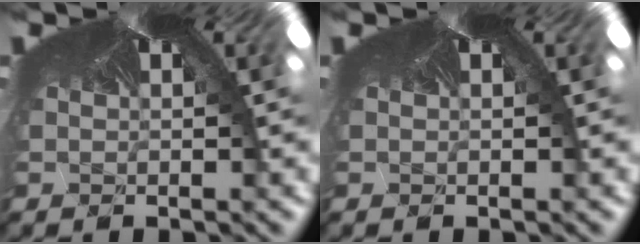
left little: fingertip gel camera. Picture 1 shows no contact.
{"total": 0.0}